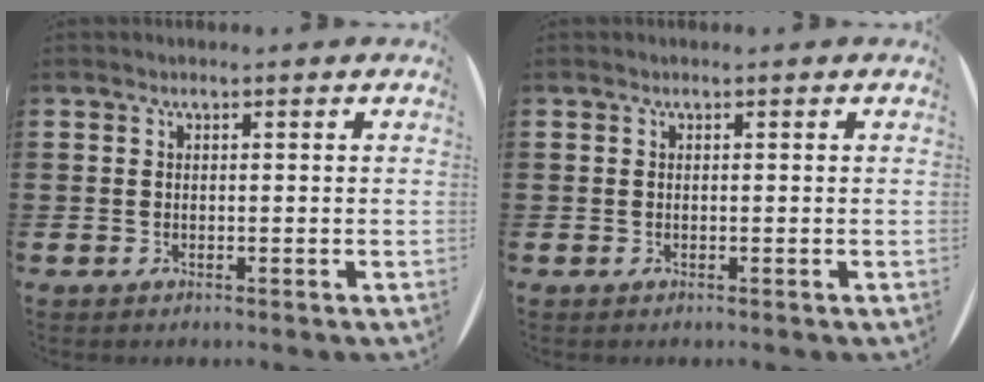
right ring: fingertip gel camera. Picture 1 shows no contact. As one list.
[{"total": 0.0}]